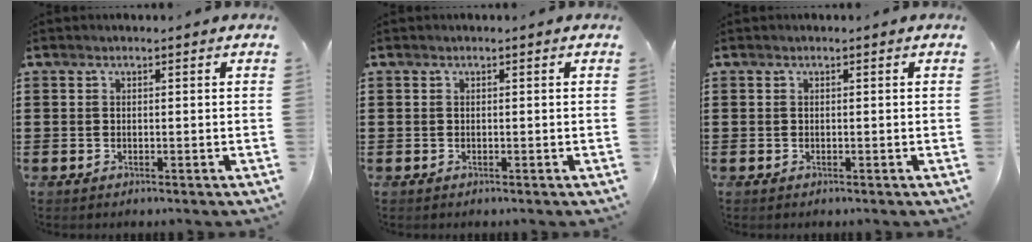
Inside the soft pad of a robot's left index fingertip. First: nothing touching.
{"total": 0.0}
{"total": 0.0}